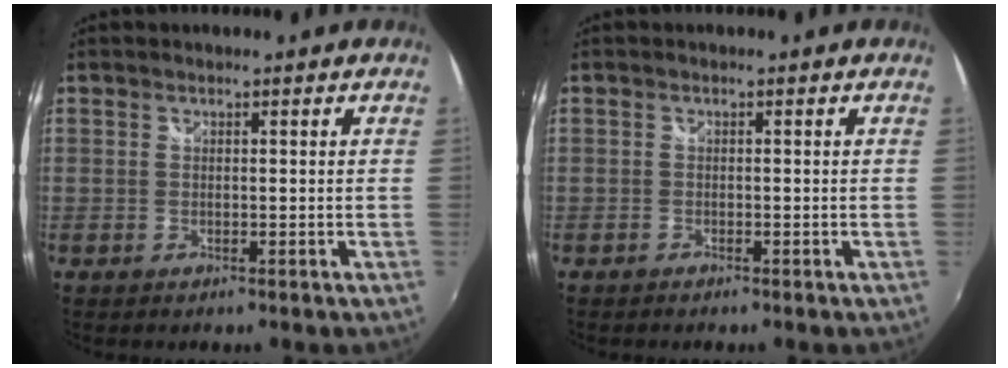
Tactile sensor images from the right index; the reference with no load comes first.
{"total": 0.9, "force": [-0.8, 0.3, 0.1], "torque": [-0.006, -0.004, -0.016]}